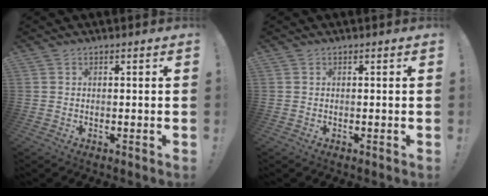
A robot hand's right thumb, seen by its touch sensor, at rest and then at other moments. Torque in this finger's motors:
{"motor_torque": [0.00, 0.00, 0.00, 0.00, 0.00]}